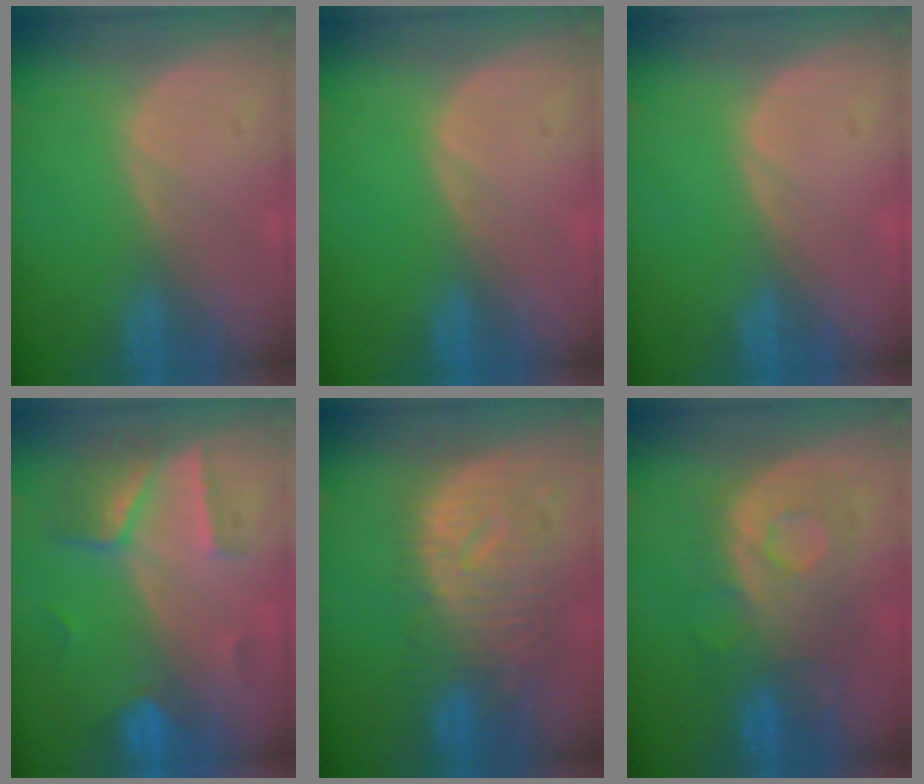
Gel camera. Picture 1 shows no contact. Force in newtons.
{"total": 0.0}
{"total": 0.0}
{"total": 7.3, "press": 6.4, "slide": 3.5}
{"total": 10.9, "press": 9.8, "slide": 4.8}
{"total": 8.8, "press": 8.5, "slide": 2.2}